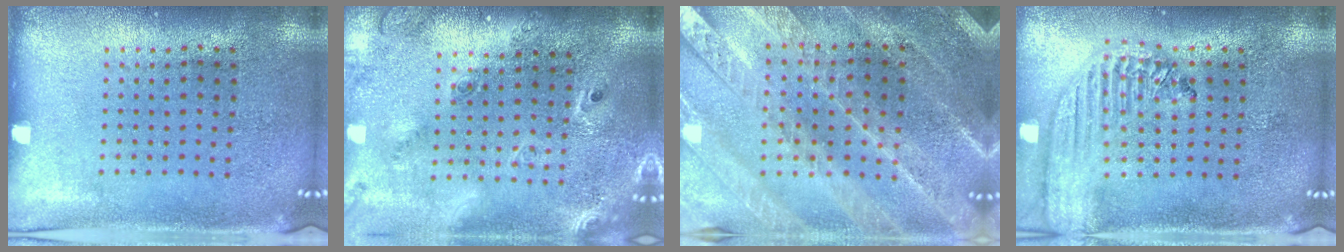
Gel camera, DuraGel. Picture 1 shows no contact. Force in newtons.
{"total": 2.3, "press": 1.7, "slide": 1.5}
{"total": 2.5, "press": 2.5, "slide": 0.2}
{"total": 2.1, "press": 1.9, "slide": 1.0}